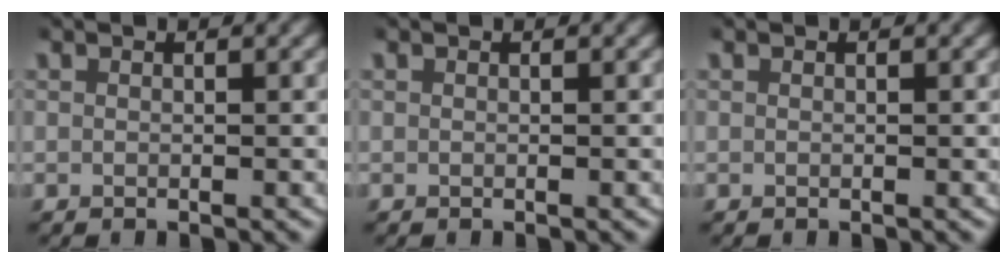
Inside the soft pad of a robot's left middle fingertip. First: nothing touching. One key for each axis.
{"total": 0.0}
{"total": 0.0}